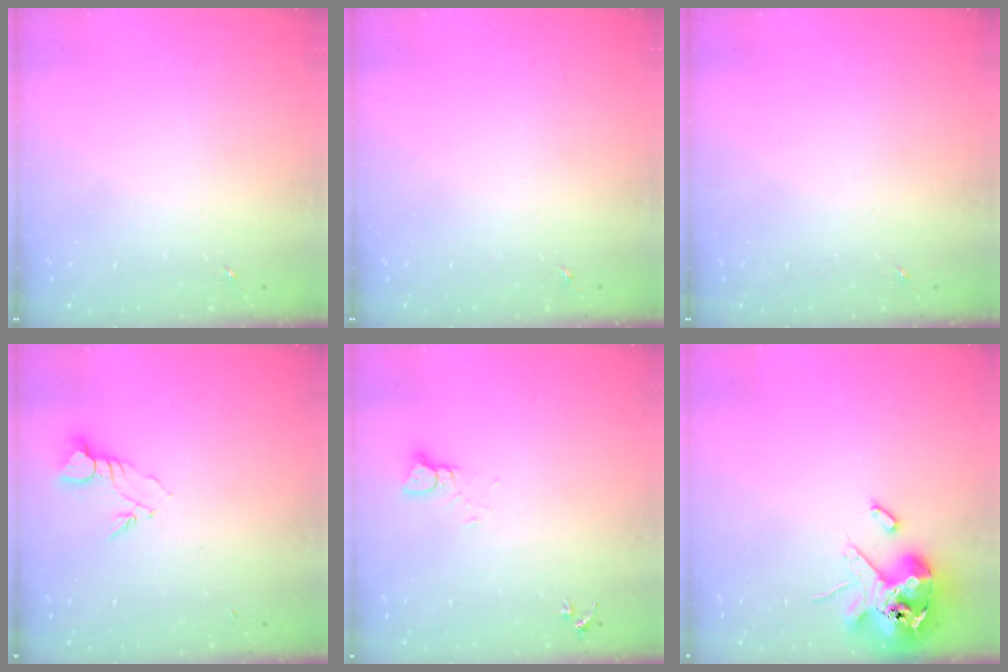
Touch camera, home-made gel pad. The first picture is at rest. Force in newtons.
{"total": 0.0}
{"total": 0.0}
{"total": 3.8, "press": 3.8, "slide": 0.2}
{"total": 2.6, "press": 2.6, "slide": 0.1}
{"total": 14.2, "press": 14.0, "slide": 2.4}